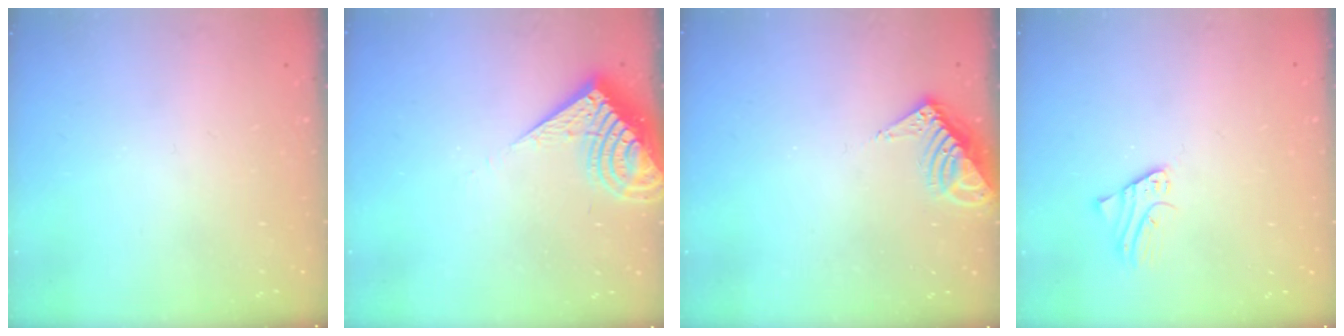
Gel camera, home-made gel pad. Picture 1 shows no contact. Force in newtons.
{"total": 11.3, "press": 11.2, "slide": 1.2}
{"total": 8.5, "press": 8.5, "slide": 0.7}
{"total": 1.8, "press": 1.7, "slide": 0.1}